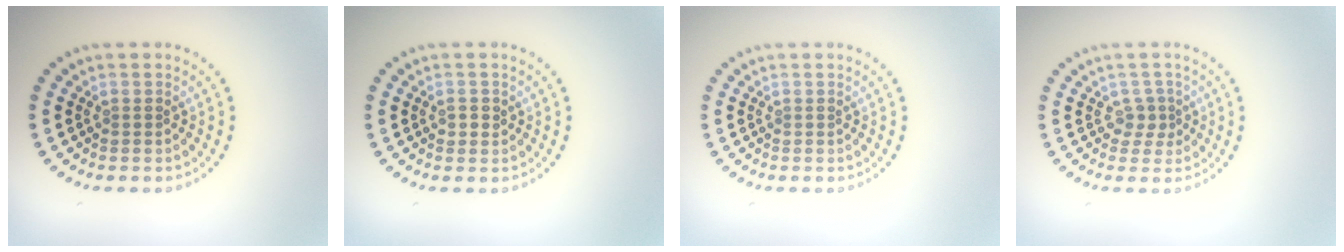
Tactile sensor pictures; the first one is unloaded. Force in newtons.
{"total": 1.1, "press": 1.1, "slide": 0.2}
{"total": 0.0}
{"total": 1.5, "press": 1.2, "slide": 1.0}